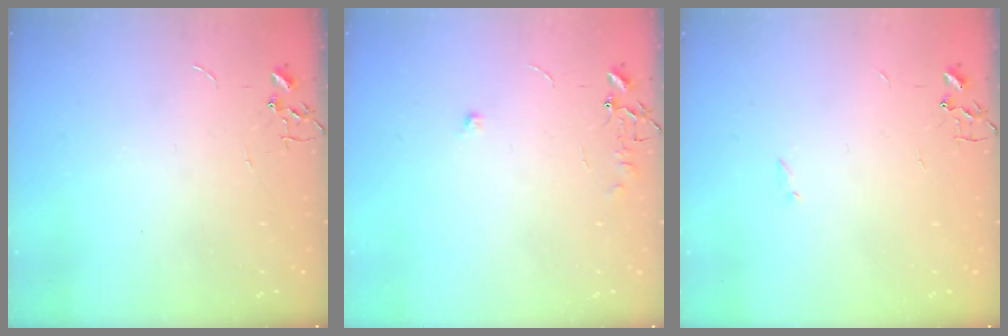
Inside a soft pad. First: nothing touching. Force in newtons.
{"total": 6.2, "press": 6.1, "slide": 0.7}
{"total": 0.8, "press": 0.8, "slide": 0.2}